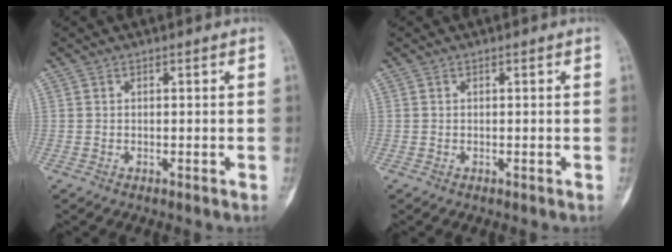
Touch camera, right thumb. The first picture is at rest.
{"total": 0.0}